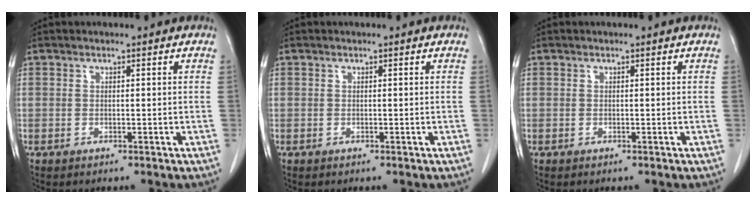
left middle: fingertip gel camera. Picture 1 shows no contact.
{"total": 0.0}
{"total": 0.0}